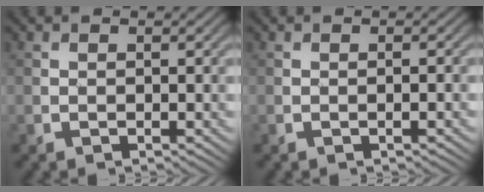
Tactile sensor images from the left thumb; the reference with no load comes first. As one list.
[{"total": 0.7, "force": [-0.3, 0.0, 0.7], "torque": [-0.012, 0.001, -0.005]}]